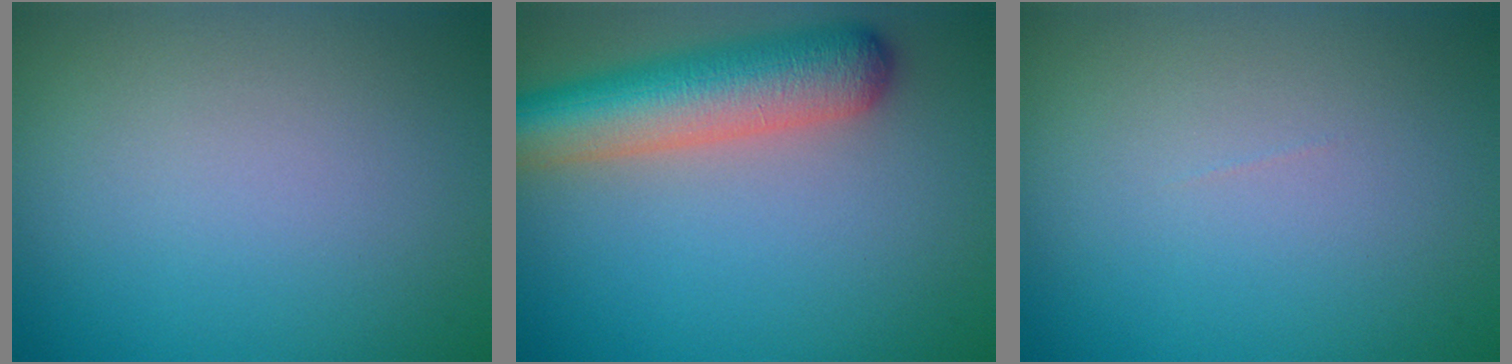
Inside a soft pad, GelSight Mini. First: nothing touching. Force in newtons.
{"total": 7.7, "press": 7.7, "slide": 0.4}
{"total": 0.0}